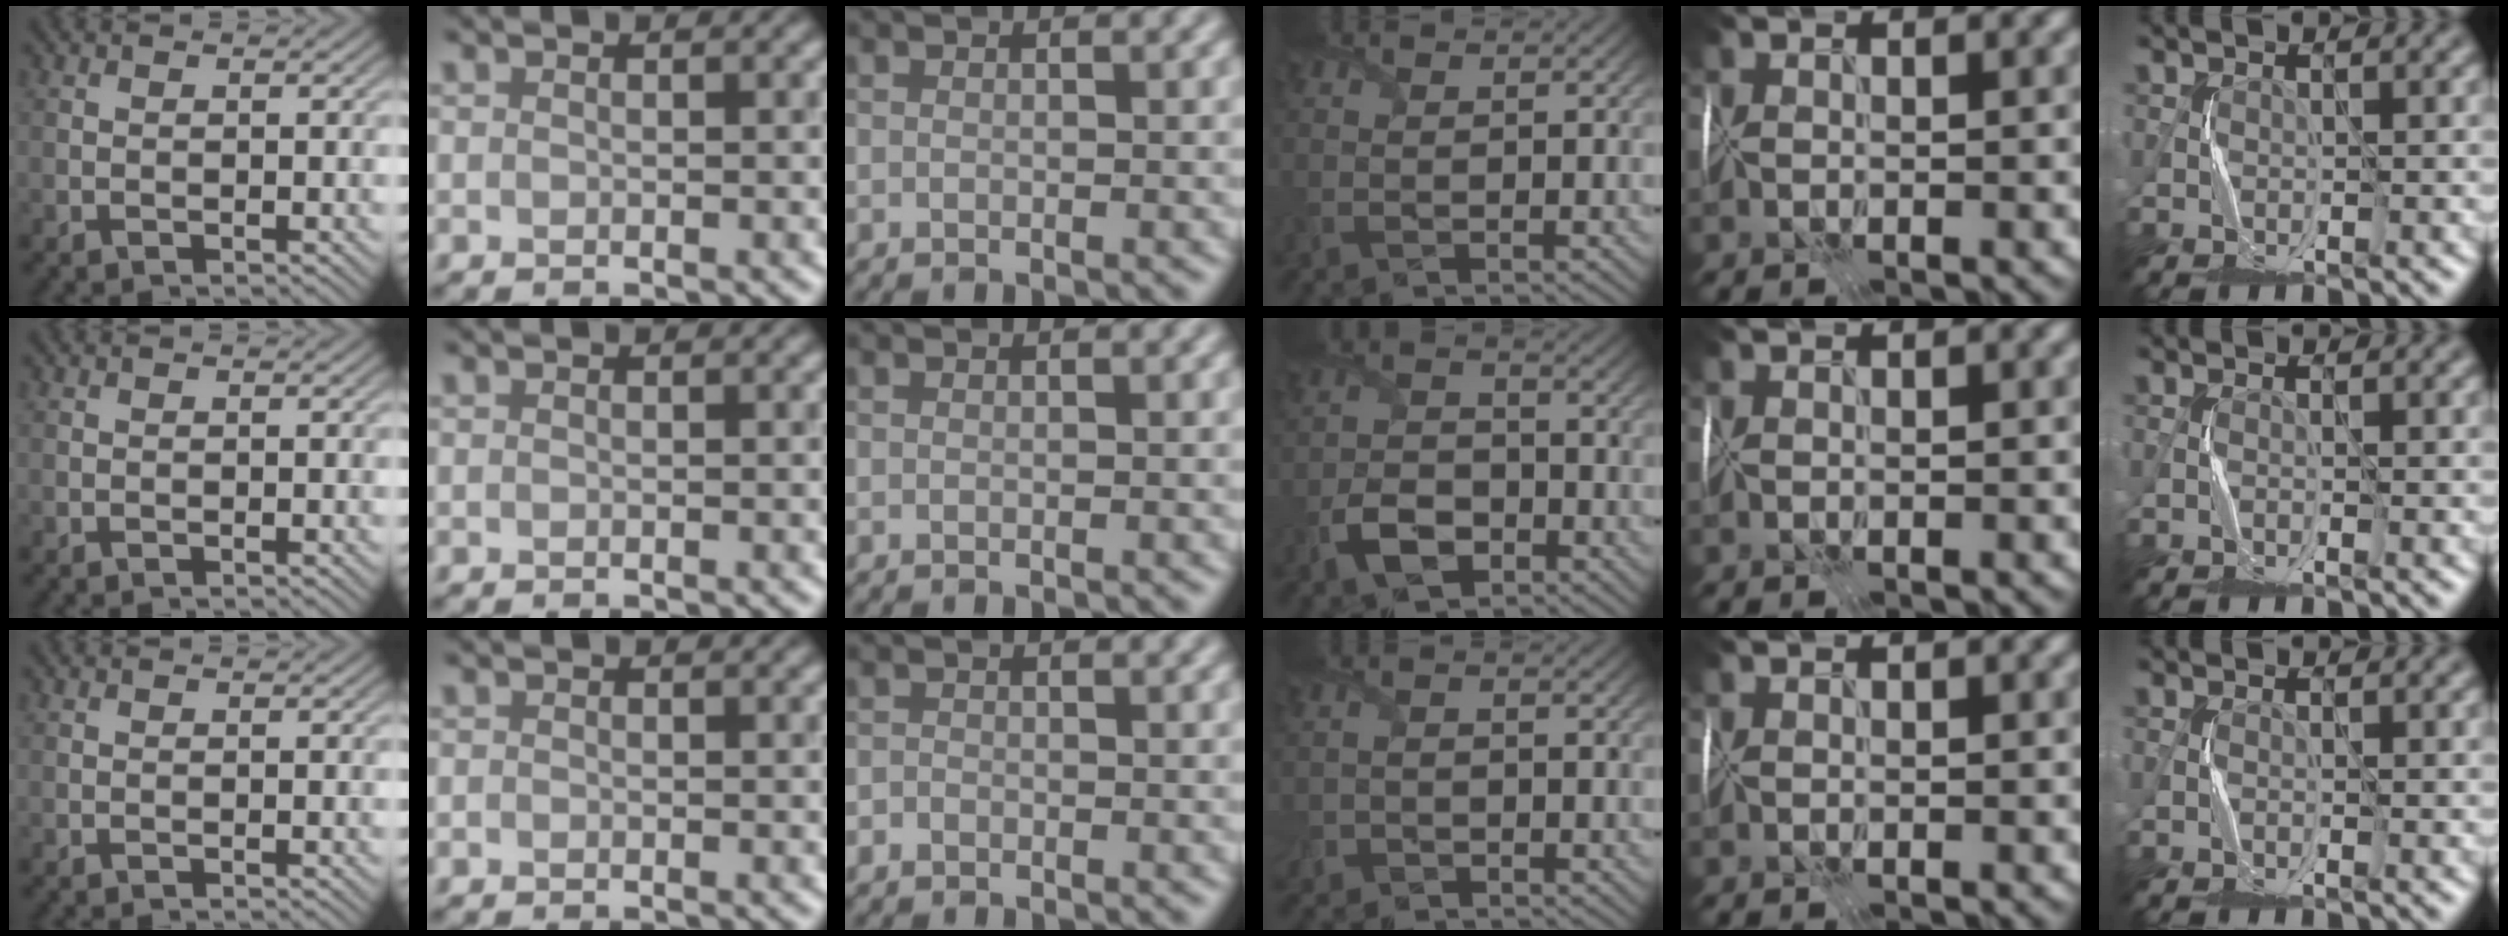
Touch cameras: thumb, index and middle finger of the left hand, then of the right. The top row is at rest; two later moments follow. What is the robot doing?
{"motion": "wrap", "object": "plastic wrap"}